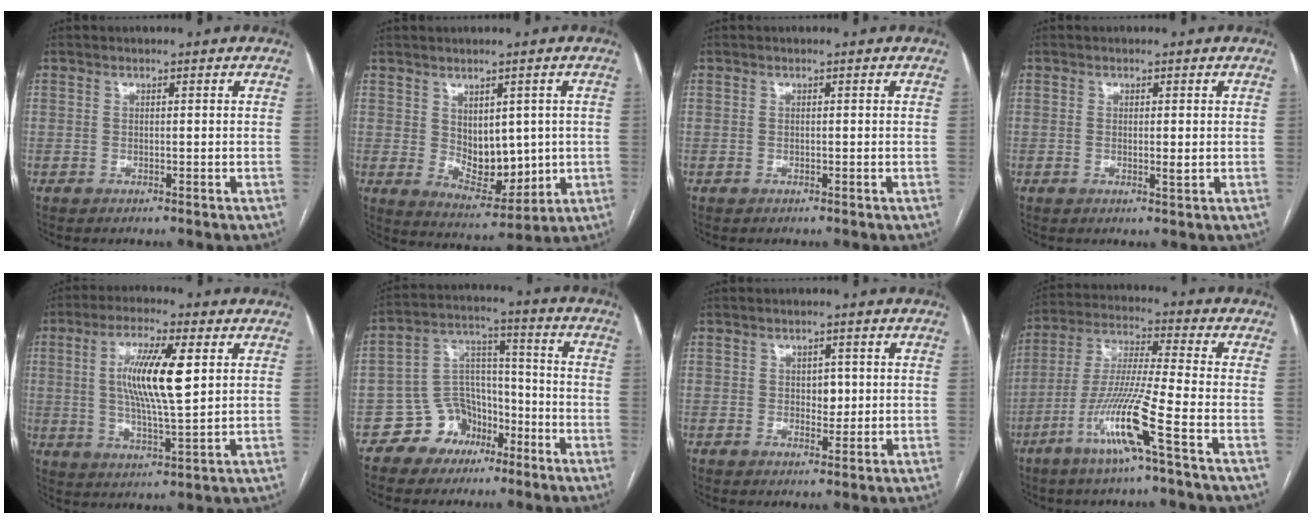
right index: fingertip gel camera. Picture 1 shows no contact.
{"total": 7.5, "force": [0.5, 4.3, 6.1], "torque": [-0.088, -0.004, 0.030]}
{"total": 0.0}
{"total": 1.5, "force": [0.0, 0.3, 1.5], "torque": [-0.025, -0.005, 0.001]}
{"total": 11.1, "force": [2.4, 1.6, 10.8], "torque": [-0.200, 0.000, 0.042]}
{"total": 9.1, "force": [-5.4, 6.9, 2.3], "torque": [-0.045, 0.039, -0.087]}
{"total": 2.2, "force": [0.3, 1.5, 1.6], "torque": [-0.016, 0.000, 0.006]}
{"total": 12.2, "force": [-5.8, -1.3, 10.7], "torque": [-0.216, -0.013, -0.117]}